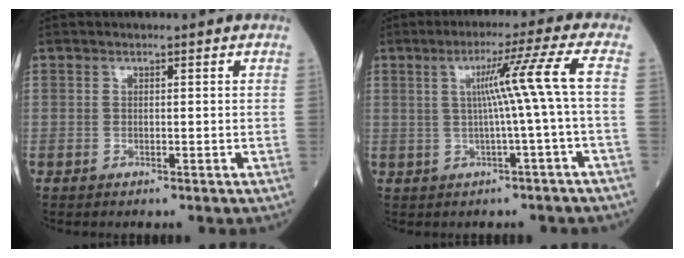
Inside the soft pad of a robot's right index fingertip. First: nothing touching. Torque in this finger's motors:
{"motor_torque": [0.59, 0.03, 0.33, 0.12]}